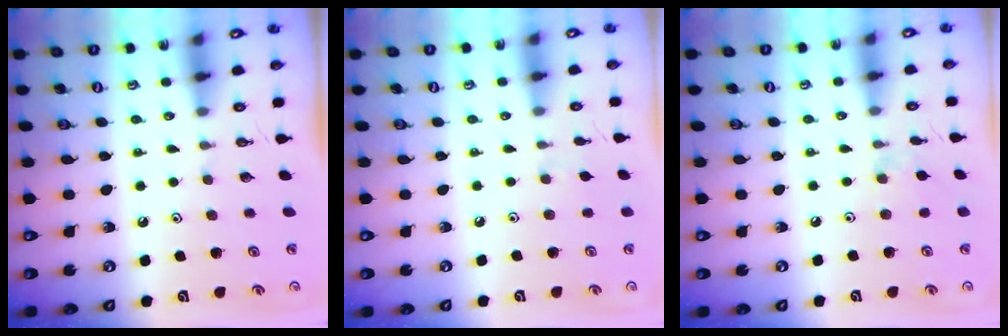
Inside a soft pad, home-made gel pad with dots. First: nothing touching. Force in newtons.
{"total": 3.9, "press": 3.9, "slide": 0.7}
{"total": 3.0, "press": 2.9, "slide": 0.5}